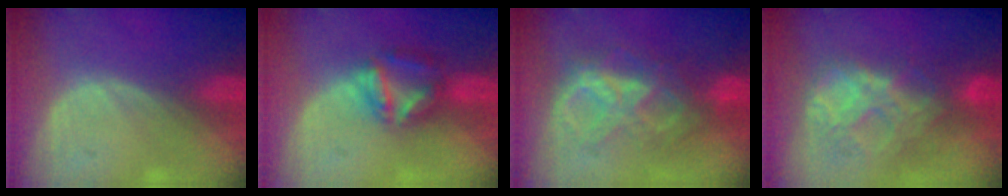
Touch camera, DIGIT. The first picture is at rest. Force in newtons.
{"total": 5.7, "press": 5.7, "slide": 0.4}
{"total": 7.7, "press": 7.7, "slide": 0.5}
{"total": 8.8, "press": 7.6, "slide": 4.5}